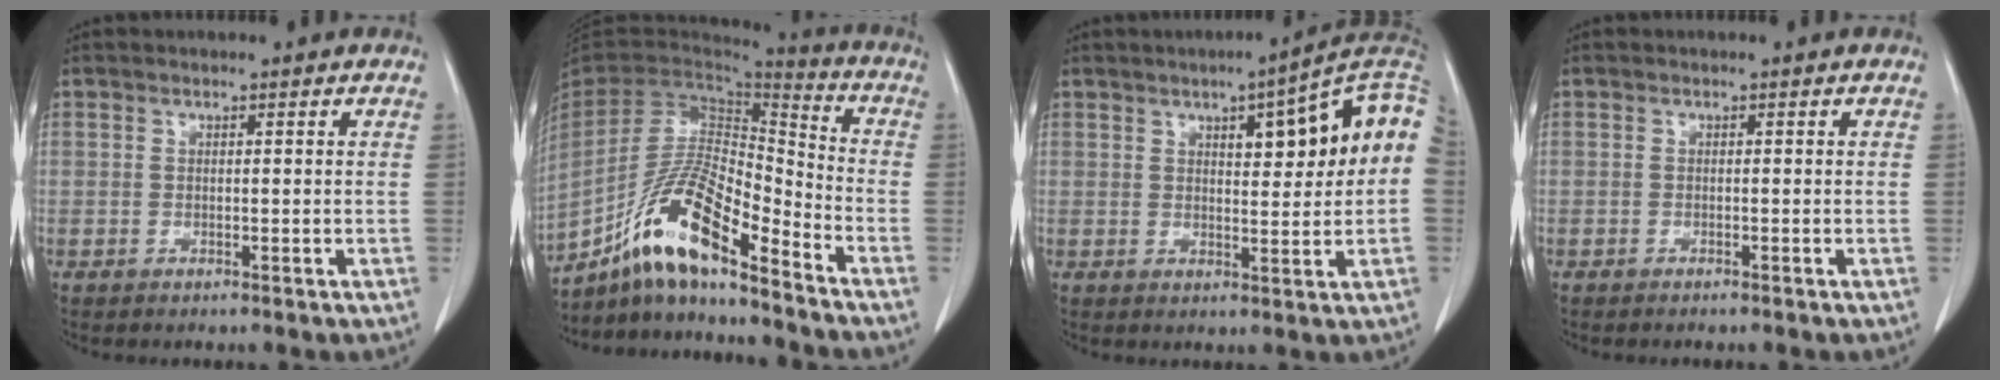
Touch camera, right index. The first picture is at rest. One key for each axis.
{"total": 17.0, "fx": -11.8, "fy": 2.7, "fz": 12.0, "tx": -0.238, "ty": 0.000, "tz": -0.218}
{"total": 13.0, "fx": 2.9, "fy": 2.4, "fz": 12.5, "tx": -0.172, "ty": 0.029, "tz": 0.035}
{"total": 0.5, "fx": -0.5, "fy": 0.0, "fz": 0.3, "tx": -0.008, "ty": -0.001, "tz": -0.008}